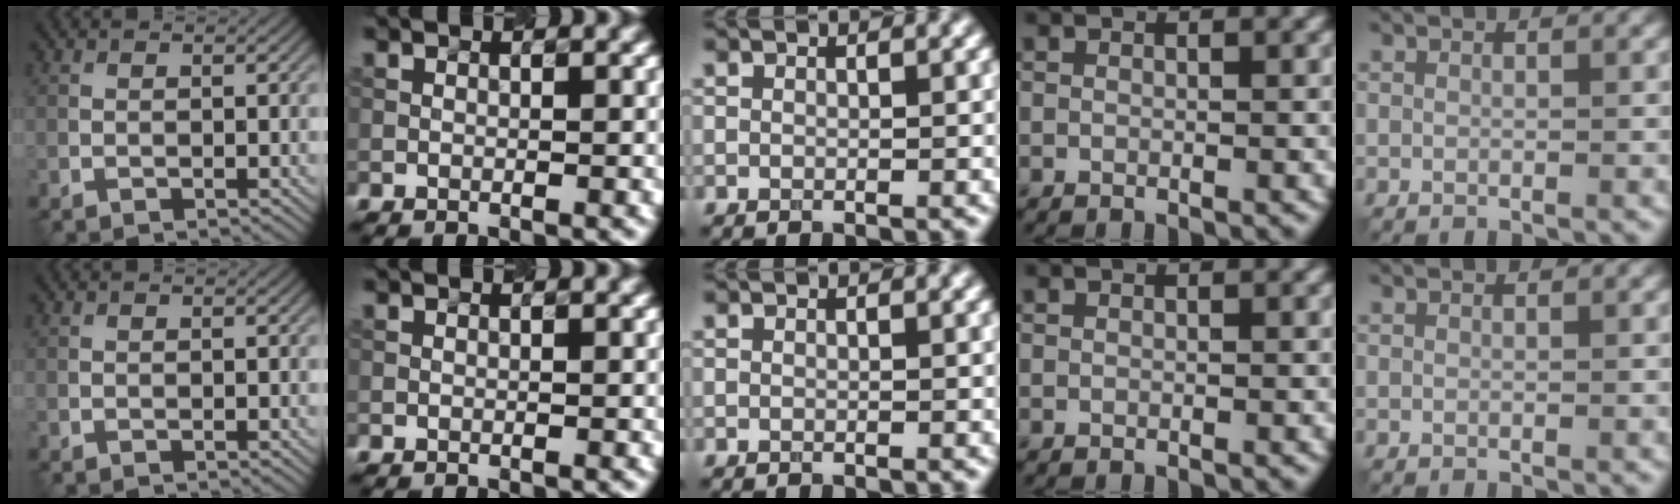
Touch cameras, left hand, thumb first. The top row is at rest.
{}